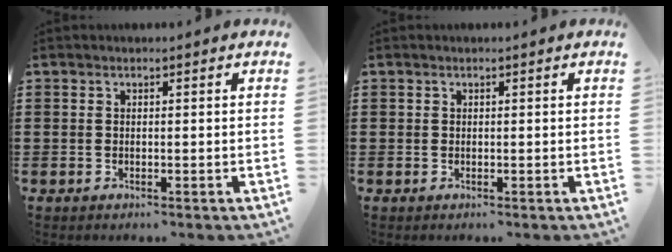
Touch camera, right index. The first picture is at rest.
{"total": 0.0}